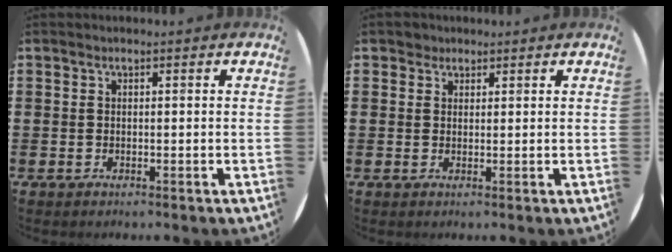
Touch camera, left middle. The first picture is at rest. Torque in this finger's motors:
{"motor_torque": [-0.08, 0.10, -0.08, 0.00]}